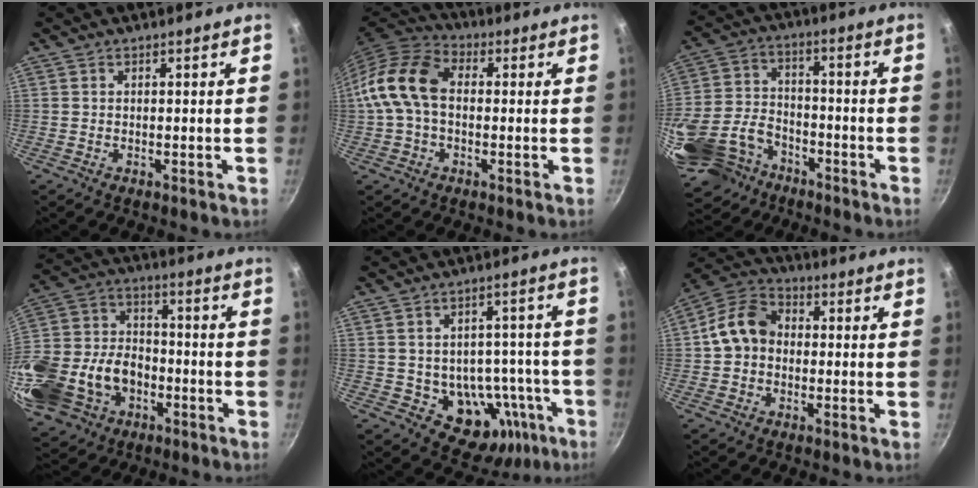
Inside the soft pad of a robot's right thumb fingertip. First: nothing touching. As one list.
[{"total": 12.5, "force": [0.3, 8.6, 9.1], "torque": [-0.155, 0.032, -0.015]}, {"total": 20.4, "force": [-11.3, 13.7, 10.1], "torque": [-0.212, 0.041, -0.209]}, {"total": 27.0, "force": [-8.9, 20.0, 15.8], "torque": [-0.334, 0.042, -0.142]}, {"total": 15.1, "force": [-4.8, 11.5, 8.6], "torque": [-0.066, 0.031, -0.043]}, {"total": 9.8, "force": [0.0, 7.8, 5.9], "torque": [-0.081, 0.027, -0.020]}]